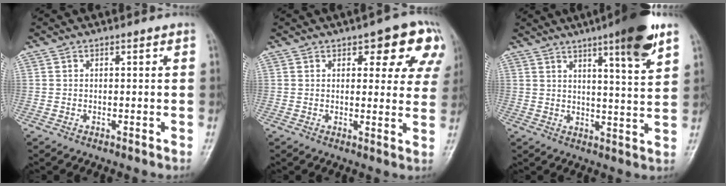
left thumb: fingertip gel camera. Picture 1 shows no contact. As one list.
[{"total": 11.2, "force": [5.6, 5.1, 8.2], "torque": [-0.044, -0.015, 0.060]}, {"total": 12.4, "force": [7.4, 1.5, 9.8], "torque": [-0.131, -0.037, 0.103]}]